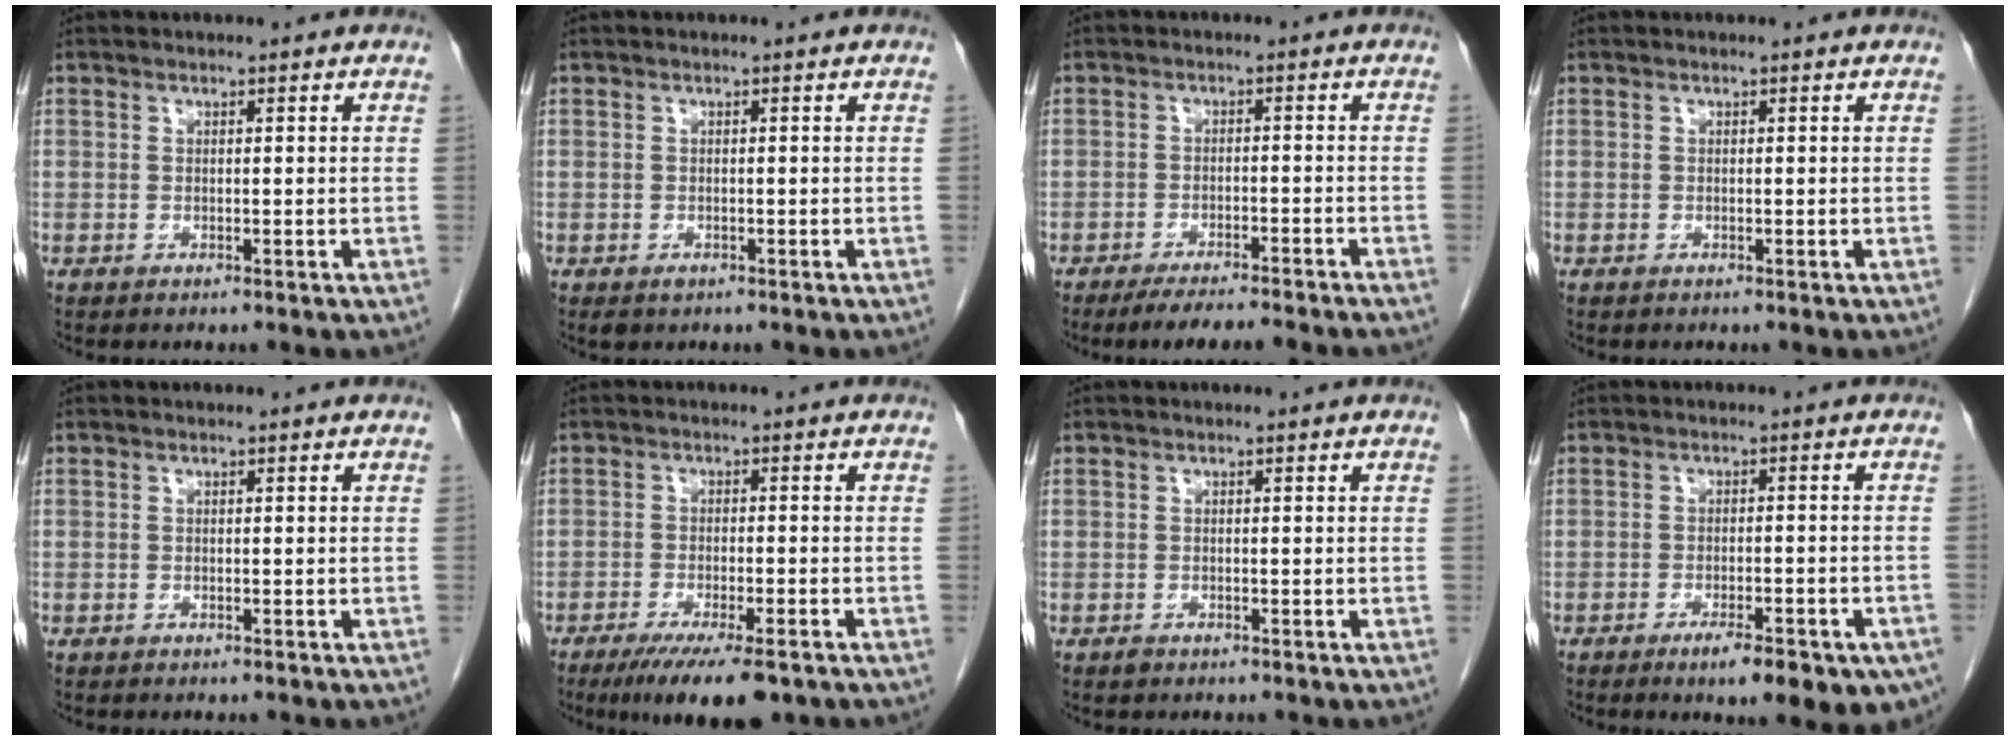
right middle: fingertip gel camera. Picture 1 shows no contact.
{"total": 1.2, "force": [-0.6, 0.8, 0.6], "torque": [-0.010, 0.000, -0.003]}
{"total": 8.2, "force": [-7.1, 0.0, 4.0], "torque": [-0.046, -0.016, -0.108]}
{"total": 0.0}
{"total": 0.0}
{"total": 9.7, "force": [-6.7, 1.8, 6.7], "torque": [-0.101, -0.019, -0.100]}
{"total": 1.4, "force": [-0.8, 1.1, 0.2], "torque": [-0.003, 0.003, -0.009]}
{"total": 11.5, "force": [-7.6, 3.0, 8.1], "torque": [-0.061, 0.001, -0.098]}